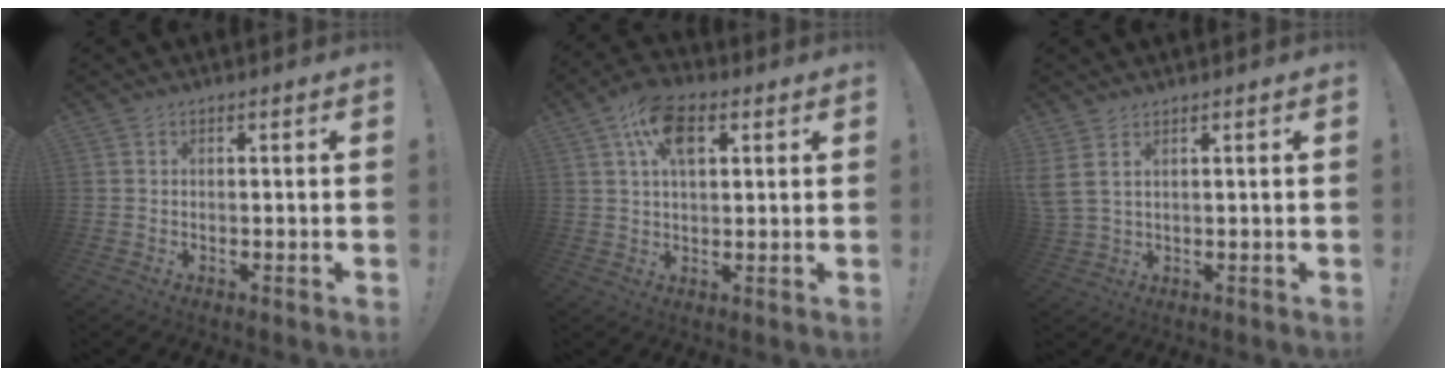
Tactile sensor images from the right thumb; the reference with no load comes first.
{"total": 10.9, "force": [4.2, 6.0, 8.1], "torque": [-0.135, 0.002, 0.078]}
{"total": 4.1, "force": [2.4, 1.3, 3.1], "torque": [-0.071, -0.011, 0.048]}